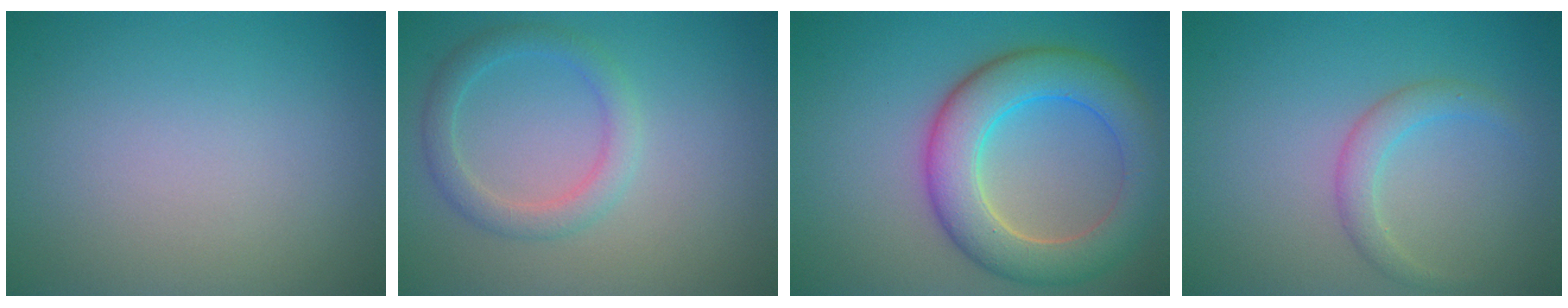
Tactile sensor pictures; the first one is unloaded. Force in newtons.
{"total": 2.5, "press": 2.5, "slide": 0.0}
{"total": 7.7, "press": 7.7, "slide": 0.4}
{"total": 2.0, "press": 2.0, "slide": 0.2}